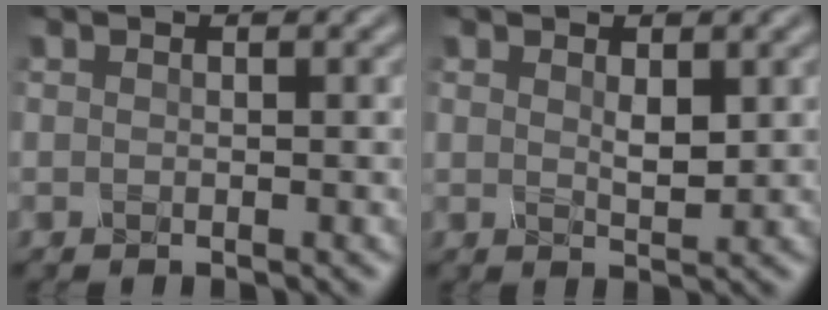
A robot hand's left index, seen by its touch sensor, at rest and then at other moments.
{"total": 1.8, "force": [0.7, 0.8, 1.4], "torque": [-0.027, -0.004, 0.016]}